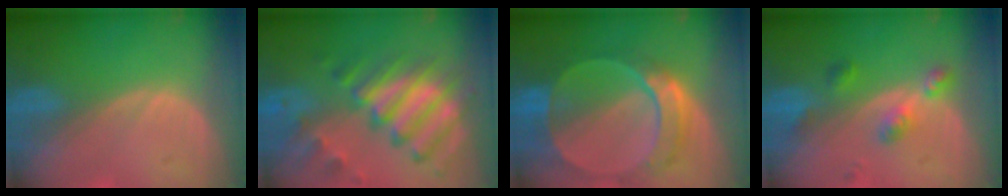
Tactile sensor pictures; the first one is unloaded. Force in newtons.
{"total": 11.4, "press": 9.9, "slide": 5.7}
{"total": 9.8, "press": 8.4, "slide": 5.2}
{"total": 4.6, "press": 4.4, "slide": 1.5}